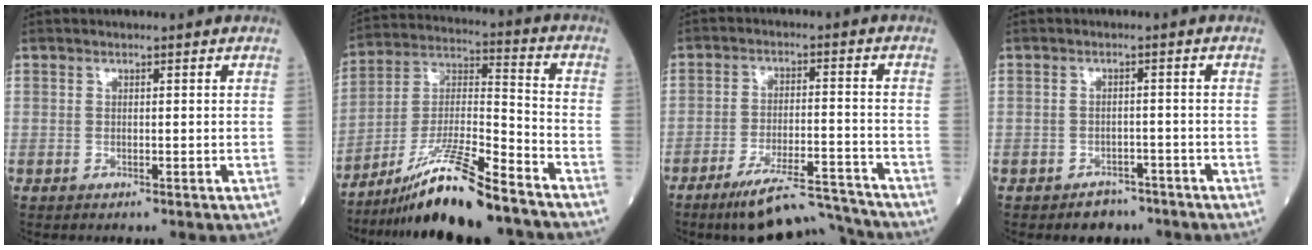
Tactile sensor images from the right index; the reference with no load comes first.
{"total": 15.4, "force": [-12.1, 0.7, 9.6], "torque": [-0.179, -0.010, -0.215]}
{"total": 10.5, "force": [-9.6, 0.5, 4.0], "torque": [-0.056, 0.007, -0.163]}
{"total": 3.3, "force": [-2.6, 2.0, 0.6], "torque": [-0.009, 0.008, -0.033]}